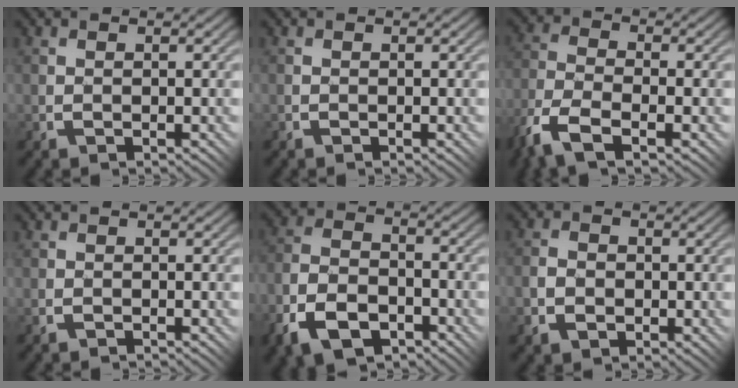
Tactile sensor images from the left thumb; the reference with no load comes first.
{"total": 0.0}
{"total": 8.6, "force": [-5.5, 3.3, 5.6], "torque": [-0.130, -0.014, -0.114]}
{"total": 0.6, "force": [-0.5, 0.2, -0.1], "torque": [0.004, 0.000, -0.014]}
{"total": 9.6, "force": [-5.9, 5.2, 5.5], "torque": [-0.131, -0.007, -0.121]}
{"total": 3.5, "force": [-1.1, 2.9, 1.6], "torque": [-0.026, -0.004, -0.032]}